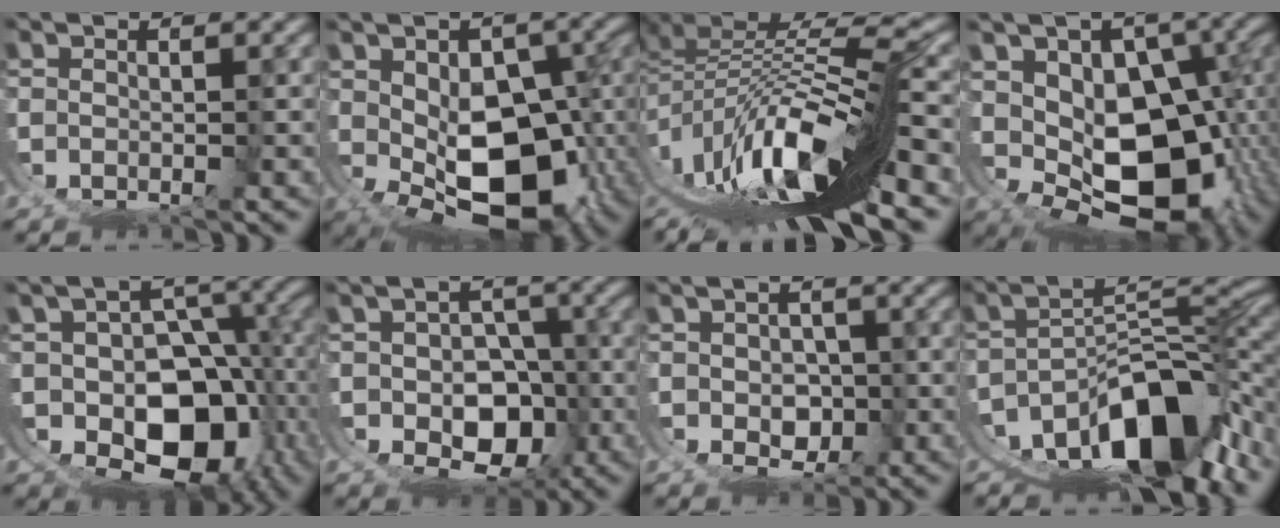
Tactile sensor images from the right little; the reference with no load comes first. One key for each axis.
{"total": 11.9, "fx": -3.5, "fy": 6.3, "fz": 9.4, "tx": -0.154, "ty": -0.068, "tz": -0.019}
{"total": 16.9, "fx": -4.9, "fy": 8.0, "fz": 14.1, "tx": -0.224, "ty": -0.019, "tz": -0.067}
{"total": 15.9, "fx": -4.0, "fy": 10.4, "fz": 11.3, "tx": -0.215, "ty": -0.086, "tz": -0.024}
{"total": 19.6, "fx": -6.2, "fy": 15.1, "fz": 10.9, "tx": -0.217, "ty": -0.096, "tz": -0.068}
{"total": 10.1, "fx": -2.6, "fy": 8.0, "fz": 5.5, "tx": -0.100, "ty": -0.055, "tz": -0.022}
{"total": 3.6, "fx": -0.2, "fy": 2.7, "fz": 2.3, "tx": -0.036, "ty": -0.022, "tz": 0.007}
{"total": 12.8, "fx": -6.9, "fy": 6.0, "fz": 9.0, "tx": -0.128, "ty": -0.018, "tz": -0.100}